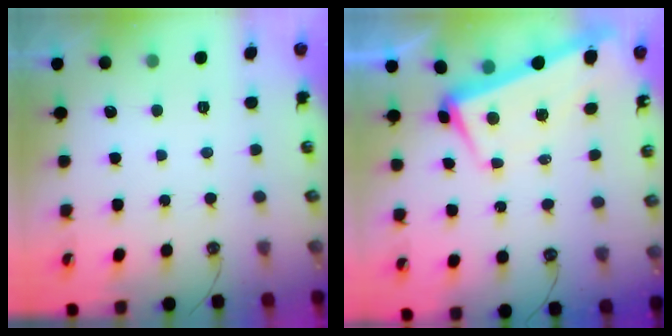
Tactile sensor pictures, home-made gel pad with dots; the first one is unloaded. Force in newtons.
{"total": 2.1, "press": 0.6, "slide": 2.0}